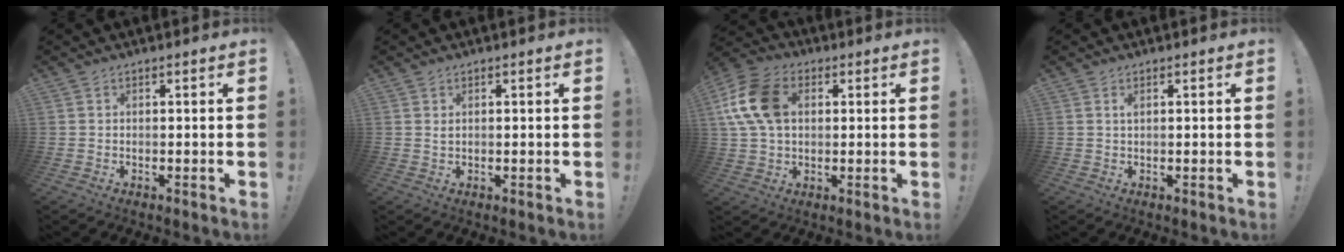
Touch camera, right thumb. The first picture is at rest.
{"total": 0.8, "force": [0.5, 0.3, 0.6], "torque": [-0.014, 0.001, 0.009]}
{"total": 15.4, "force": [3.0, 10.8, 10.6], "torque": [-0.195, 0.009, 0.060]}
{"total": 1.0, "force": [0.5, 0.1, 0.8], "torque": [-0.011, -0.002, 0.006]}